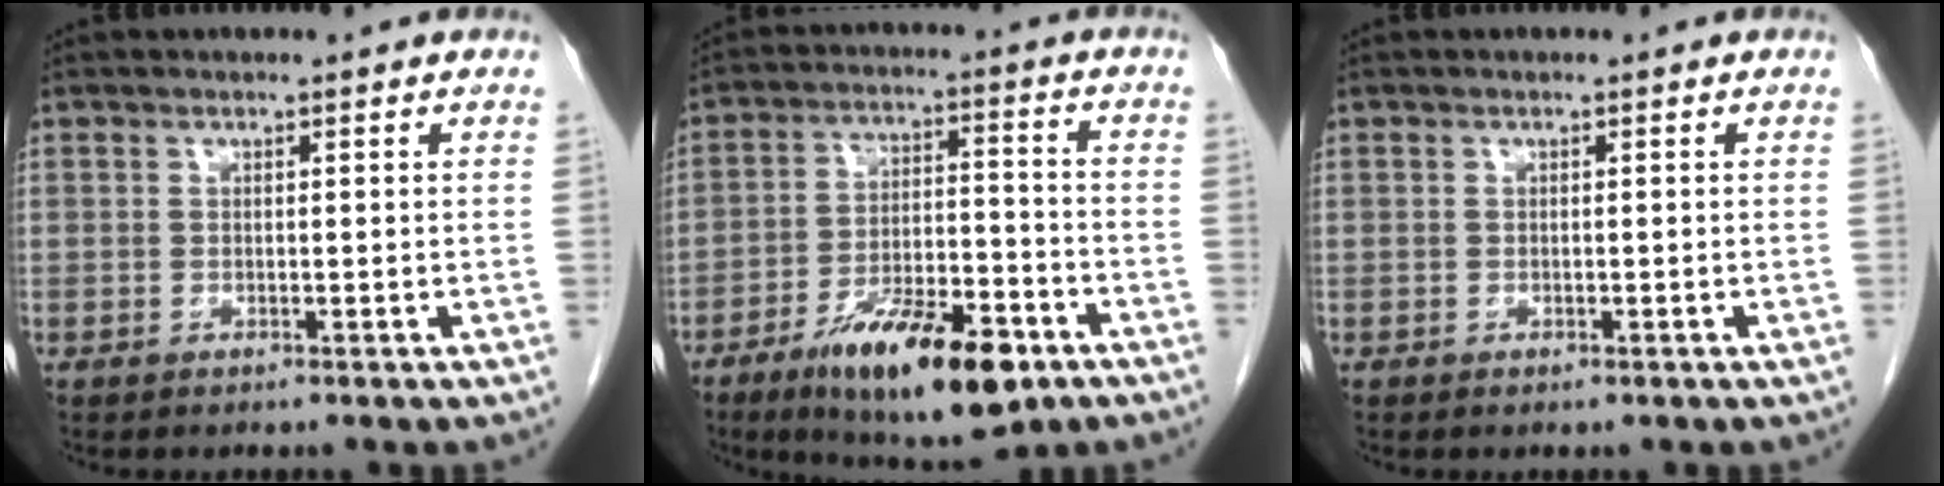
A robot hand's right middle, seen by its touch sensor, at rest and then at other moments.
{"total": 15.8, "force": [-9.1, 4.3, 12.1], "torque": [-0.198, -0.010, -0.144]}
{"total": 0.7, "force": [-0.4, 0.3, 0.5], "torque": [-0.011, -0.003, -0.002]}